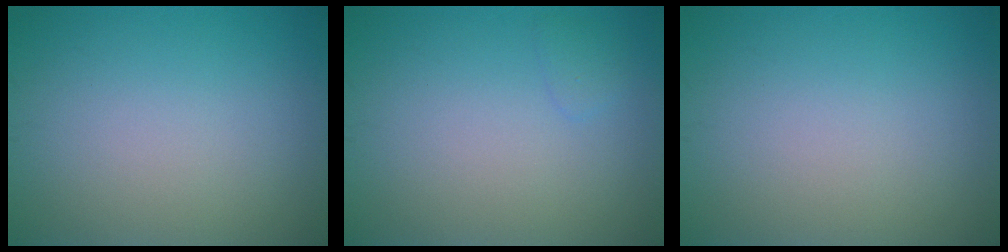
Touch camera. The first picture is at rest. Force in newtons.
{"total": 0.8, "press": 0.8, "slide": 0.0}
{"total": 0.0}